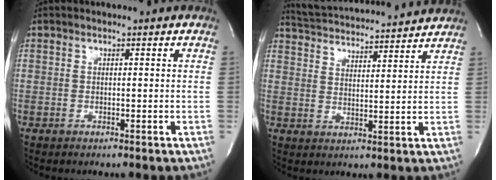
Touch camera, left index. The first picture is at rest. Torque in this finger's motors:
{"motor_torque": [0.43, -0.80, 0.02, -0.05]}